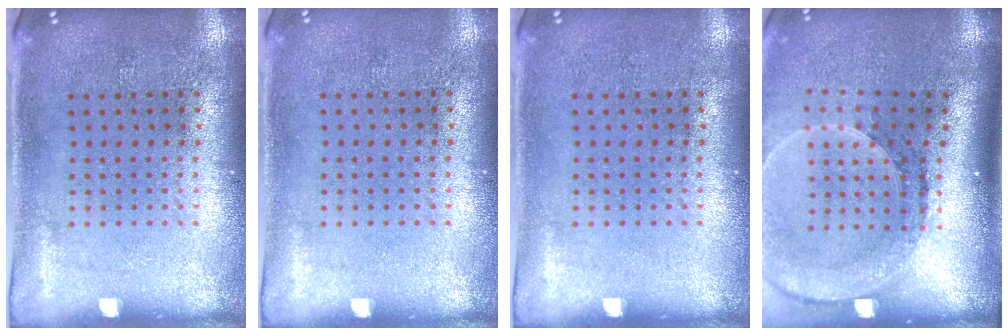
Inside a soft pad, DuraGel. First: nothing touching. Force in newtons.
{"total": 0.0}
{"total": 0.0}
{"total": 2.6, "press": 1.9, "slide": 1.8}